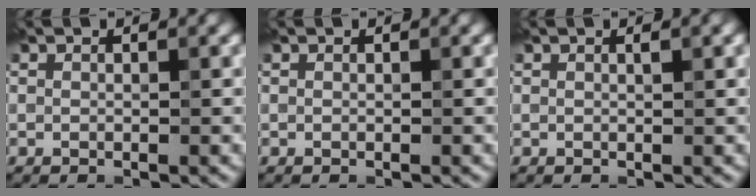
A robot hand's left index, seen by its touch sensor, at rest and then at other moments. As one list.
[{"total": 0.0}, {"total": 1.0, "force": [0.4, 0.3, 0.9], "torque": [-0.011, 0.005, 0.004]}]